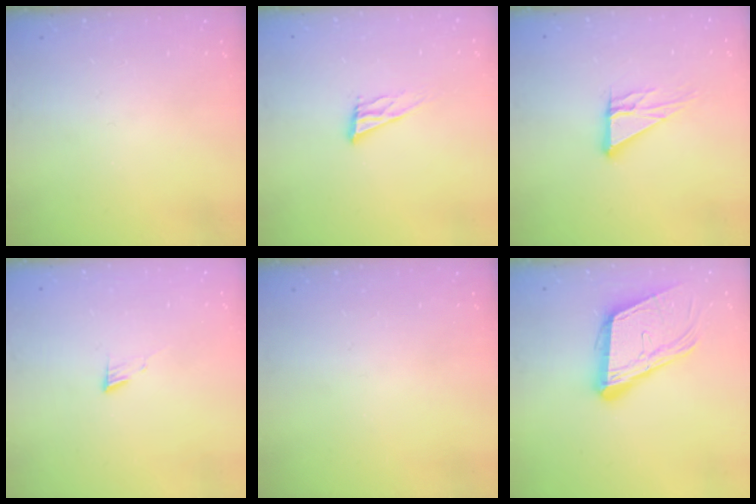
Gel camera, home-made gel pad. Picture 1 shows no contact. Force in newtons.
{"total": 9.3, "press": 9.0, "slide": 2.5}
{"total": 10.3, "press": 10.2, "slide": 1.0}
{"total": 5.0, "press": 4.9, "slide": 0.5}
{"total": 0.0}
{"total": 16.0, "press": 15.6, "slide": 3.7}